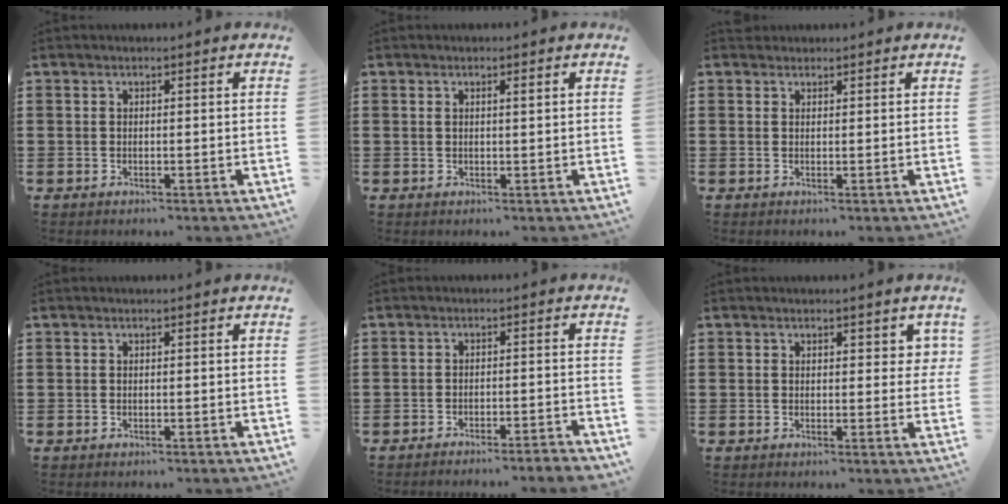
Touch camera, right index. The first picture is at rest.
{"total": 1.0, "force": [0.3, 0.2, 0.9], "torque": [-0.018, 0.002, 0.005]}
{"total": 1.1, "force": [0.9, 0.5, -0.1], "torque": [0.000, 0.001, 0.019]}
{"total": 0.0}
{"total": 2.4, "force": [-2.4, -0.3, 0.5], "torque": [-0.010, 0.001, -0.051]}
{"total": 2.3, "force": [1.2, 1.5, 1.2], "torque": [-0.004, 0.001, 0.016]}